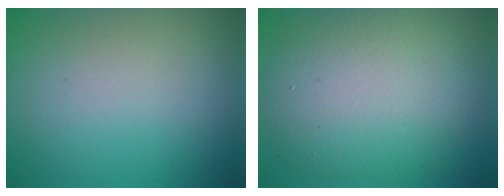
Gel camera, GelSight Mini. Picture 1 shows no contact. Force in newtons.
{"total": 10.2, "press": 10.2, "slide": 1.0}